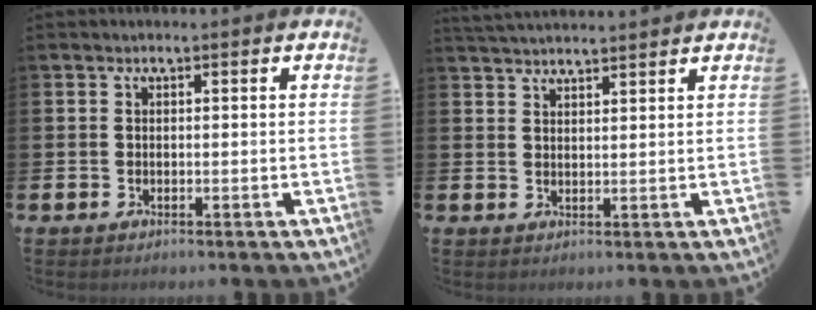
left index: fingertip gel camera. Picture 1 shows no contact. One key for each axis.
{"total": 3.0, "fx": 3.0, "fy": 0.1, "fz": 0.3, "tx": -0.008, "ty": -0.014, "tz": 0.055}